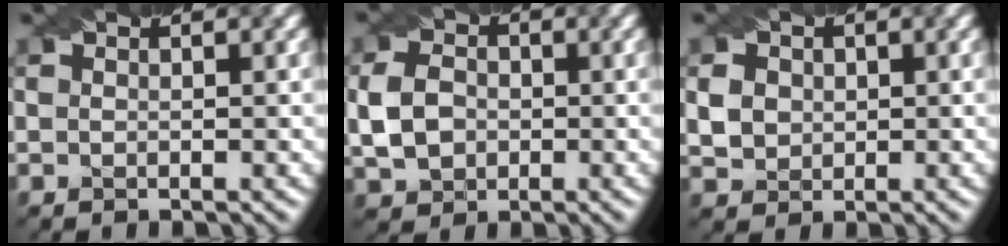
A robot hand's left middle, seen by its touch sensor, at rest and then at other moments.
{"total": 4.0, "force": [-0.6, 3.2, 2.3], "torque": [-0.054, 0.003, -0.015]}
{"total": 2.8, "force": [0.2, 2.5, 1.3], "torque": [-0.040, 0.002, 0.008]}